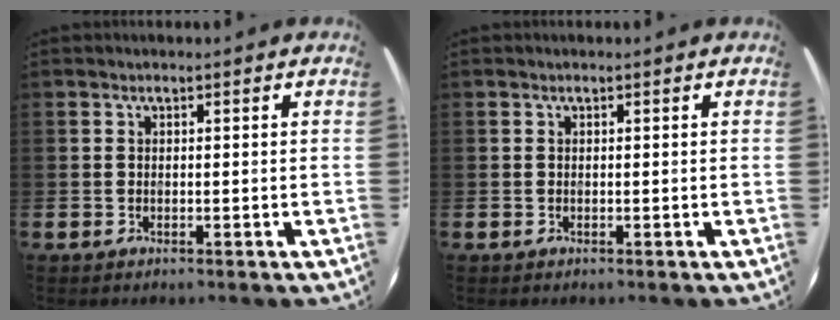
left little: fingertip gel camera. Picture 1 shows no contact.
{"total": 0.0}